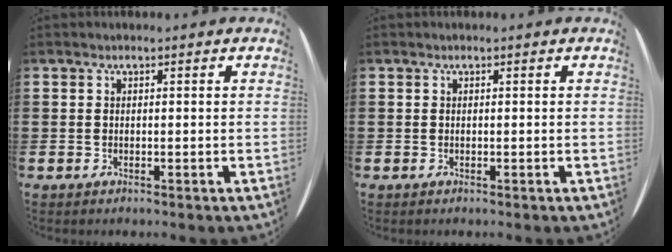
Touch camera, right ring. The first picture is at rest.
{"total": 0.0}